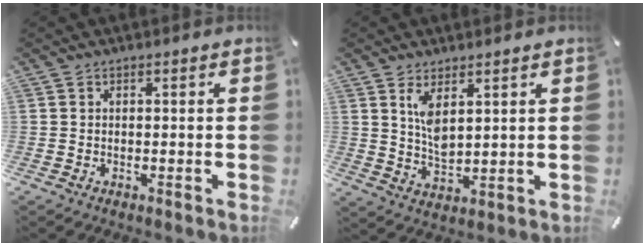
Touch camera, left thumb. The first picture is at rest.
{"total": 6.2, "force": [3.3, 2.9, 4.4], "torque": [-0.080, -0.019, 0.058]}